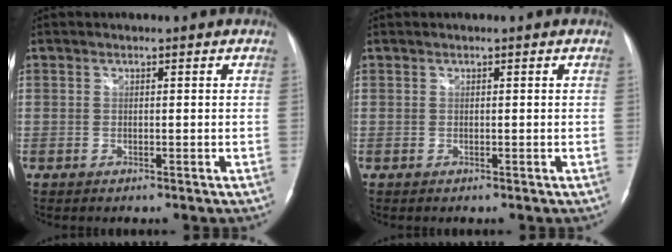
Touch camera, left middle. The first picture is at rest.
{"total": 0.0}